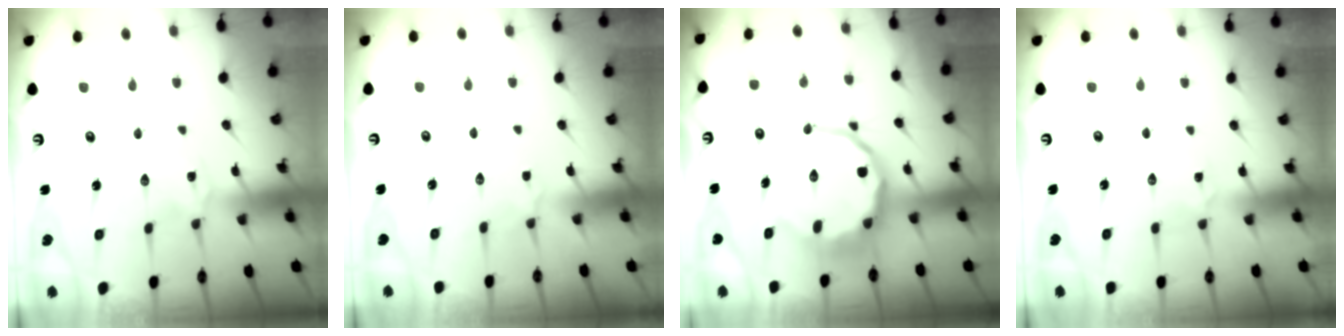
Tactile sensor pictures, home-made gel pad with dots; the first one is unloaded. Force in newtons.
{"total": 3.7, "press": 3.7, "slide": 0.5}
{"total": 12.0, "press": 11.5, "slide": 3.5}
{"total": 3.1, "press": 3.0, "slide": 0.3}